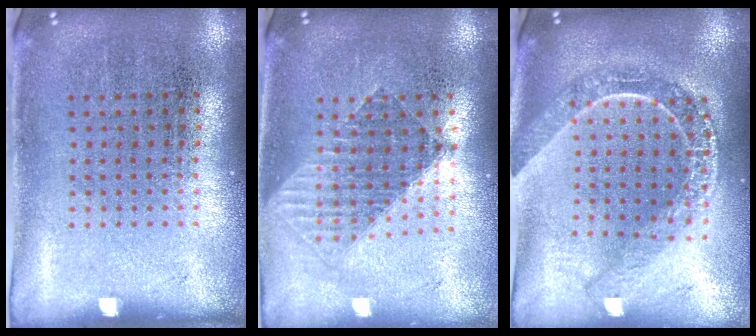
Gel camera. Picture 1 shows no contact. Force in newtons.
{"total": 1.6, "press": 1.3, "slide": 0.9}
{"total": 2.2, "press": 1.8, "slide": 1.2}